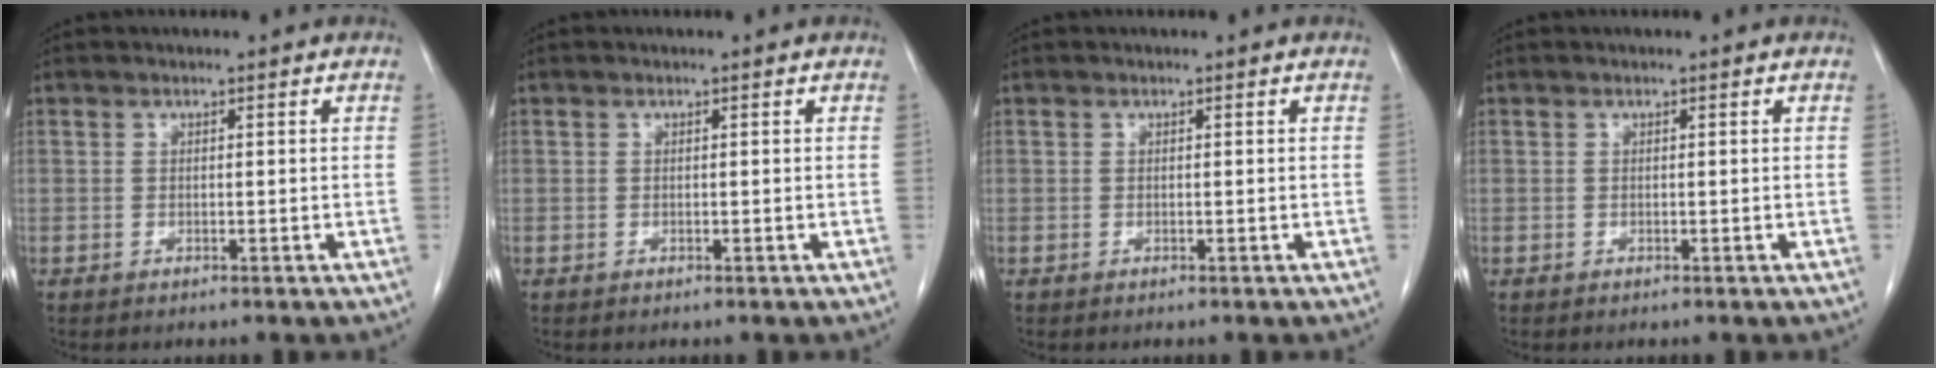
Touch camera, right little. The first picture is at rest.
{"total": 0.0}
{"total": 0.0}
{"total": 0.0}